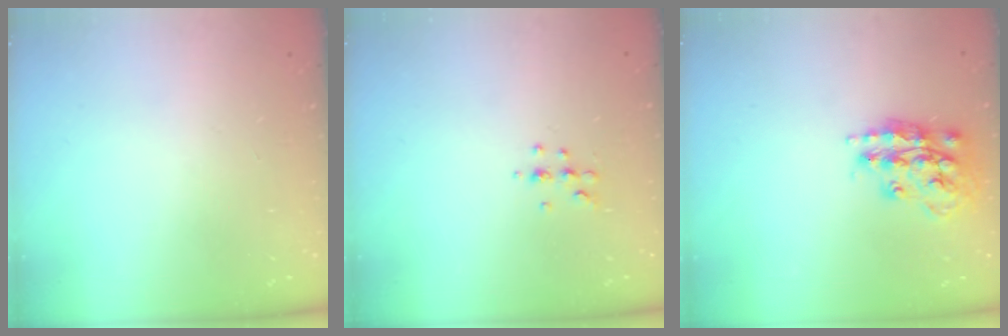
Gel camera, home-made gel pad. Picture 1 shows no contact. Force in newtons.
{"total": 5.3, "press": 5.1, "slide": 1.5}
{"total": 16.8, "press": 16.7, "slide": 1.5}